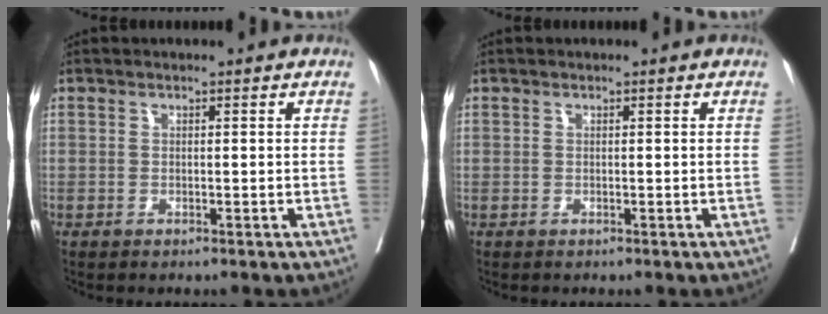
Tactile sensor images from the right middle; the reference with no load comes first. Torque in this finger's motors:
{"motor_torque": [-0.71, 0.60, -0.20, -0.06]}